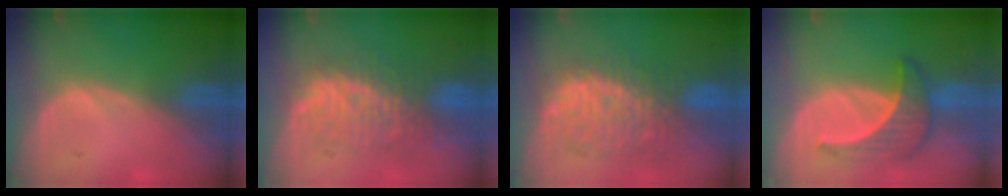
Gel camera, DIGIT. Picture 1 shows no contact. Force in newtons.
{"total": 8.1, "press": 8.1, "slide": 0.2}
{"total": 9.6, "press": 9.3, "slide": 2.3}
{"total": 6.3, "press": 6.1, "slide": 1.6}